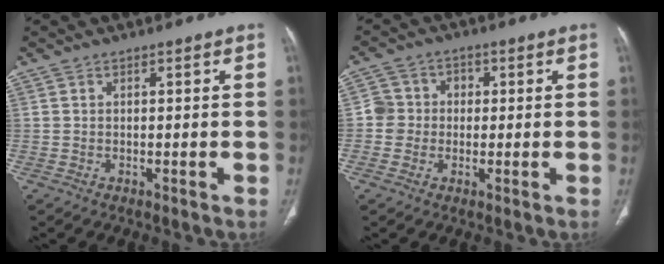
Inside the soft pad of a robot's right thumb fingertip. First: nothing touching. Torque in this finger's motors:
{"motor_torque": [0.15, 0.14, 0.29, 0.17, -0.01]}